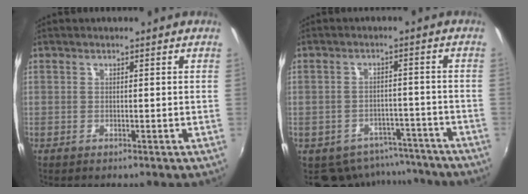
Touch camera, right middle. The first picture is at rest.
{"total": 11.8, "force": [-9.4, 6.5, 2.8], "torque": [-0.065, 0.018, -0.107]}